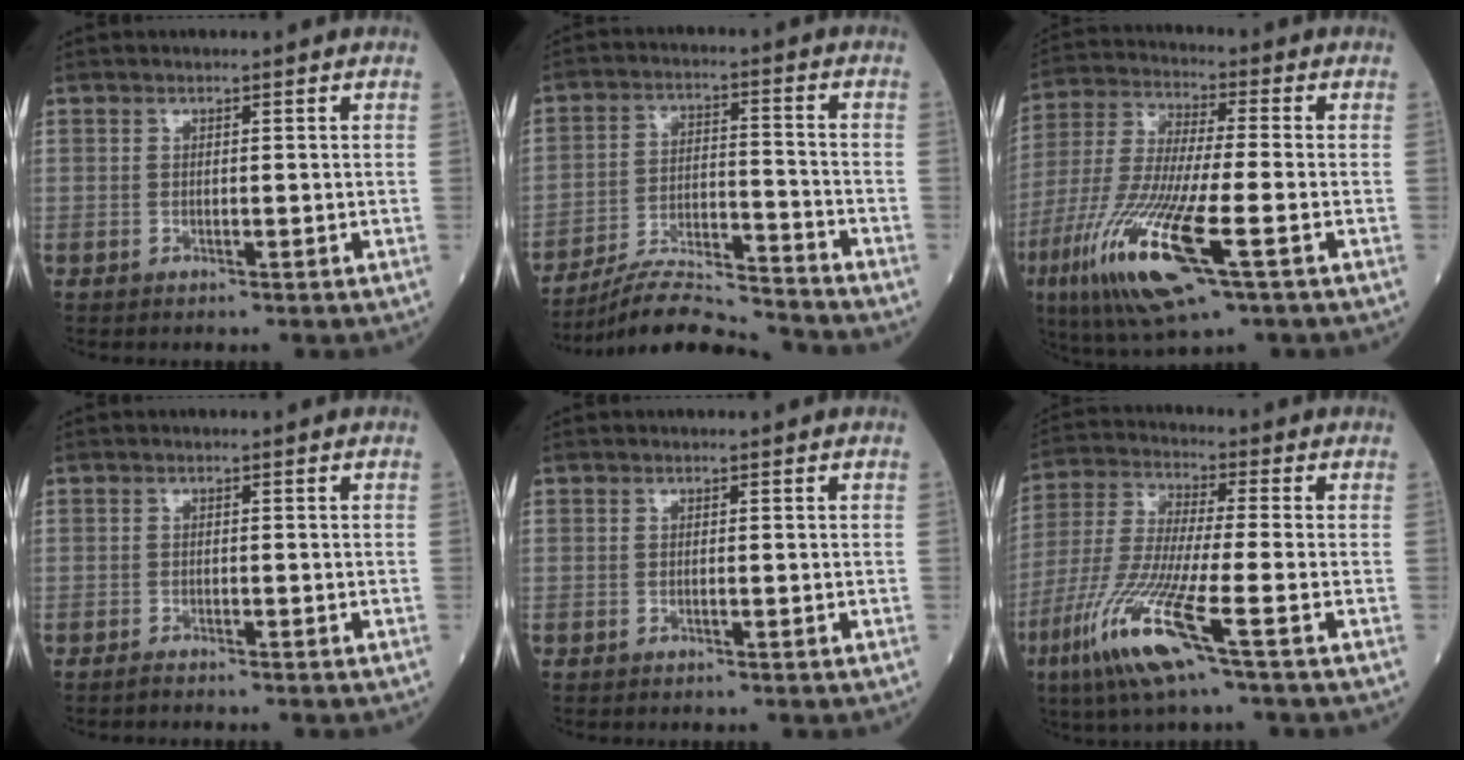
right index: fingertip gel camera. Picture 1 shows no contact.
{"total": 11.5, "force": [-11.2, -0.5, 2.5], "torque": [-0.045, 0.008, -0.202]}
{"total": 18.3, "force": [-7.3, 2.6, 16.6], "torque": [-0.373, -0.041, -0.135]}
{"total": 0.8, "force": [-0.8, 0.0, 0.2], "torque": [-0.011, -0.002, -0.014]}
{"total": 0.0}
{"total": 13.4, "force": [-6.4, 0.1, 11.8], "torque": [-0.262, -0.032, -0.129]}